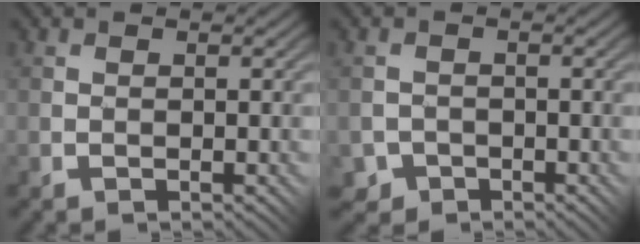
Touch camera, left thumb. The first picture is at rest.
{"total": 2.7, "force": [-1.7, 2.1, -0.2], "torque": [0.009, 0.002, -0.033]}